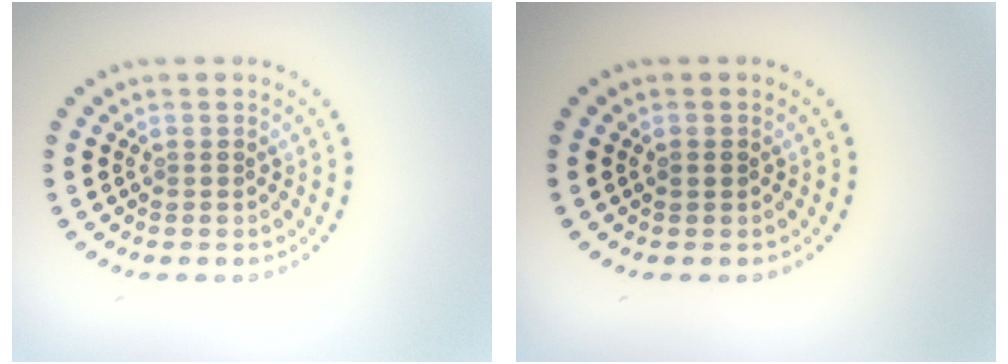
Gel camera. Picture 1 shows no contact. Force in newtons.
{"total": 0.8, "press": 0.8, "slide": 0.1}